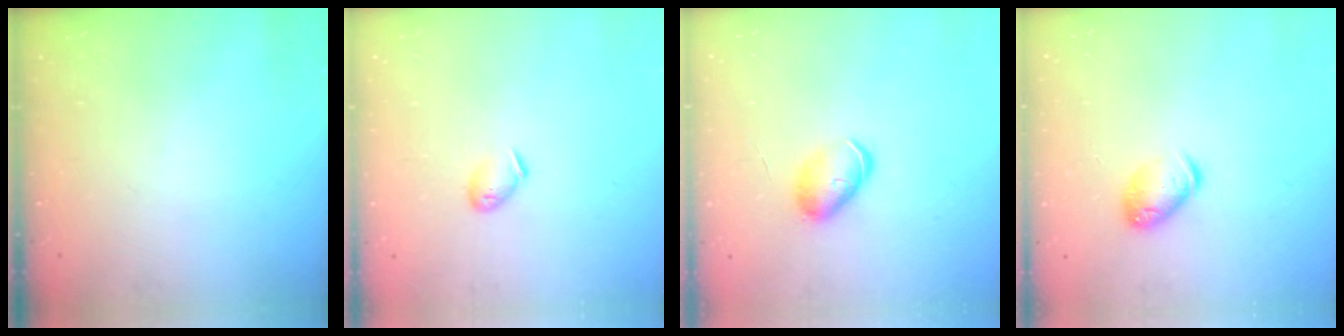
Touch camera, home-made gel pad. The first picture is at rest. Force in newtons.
{"total": 5.6, "press": 5.5, "slide": 1.1}
{"total": 7.6, "press": 7.6, "slide": 0.6}
{"total": 9.0, "press": 8.9, "slide": 1.5}